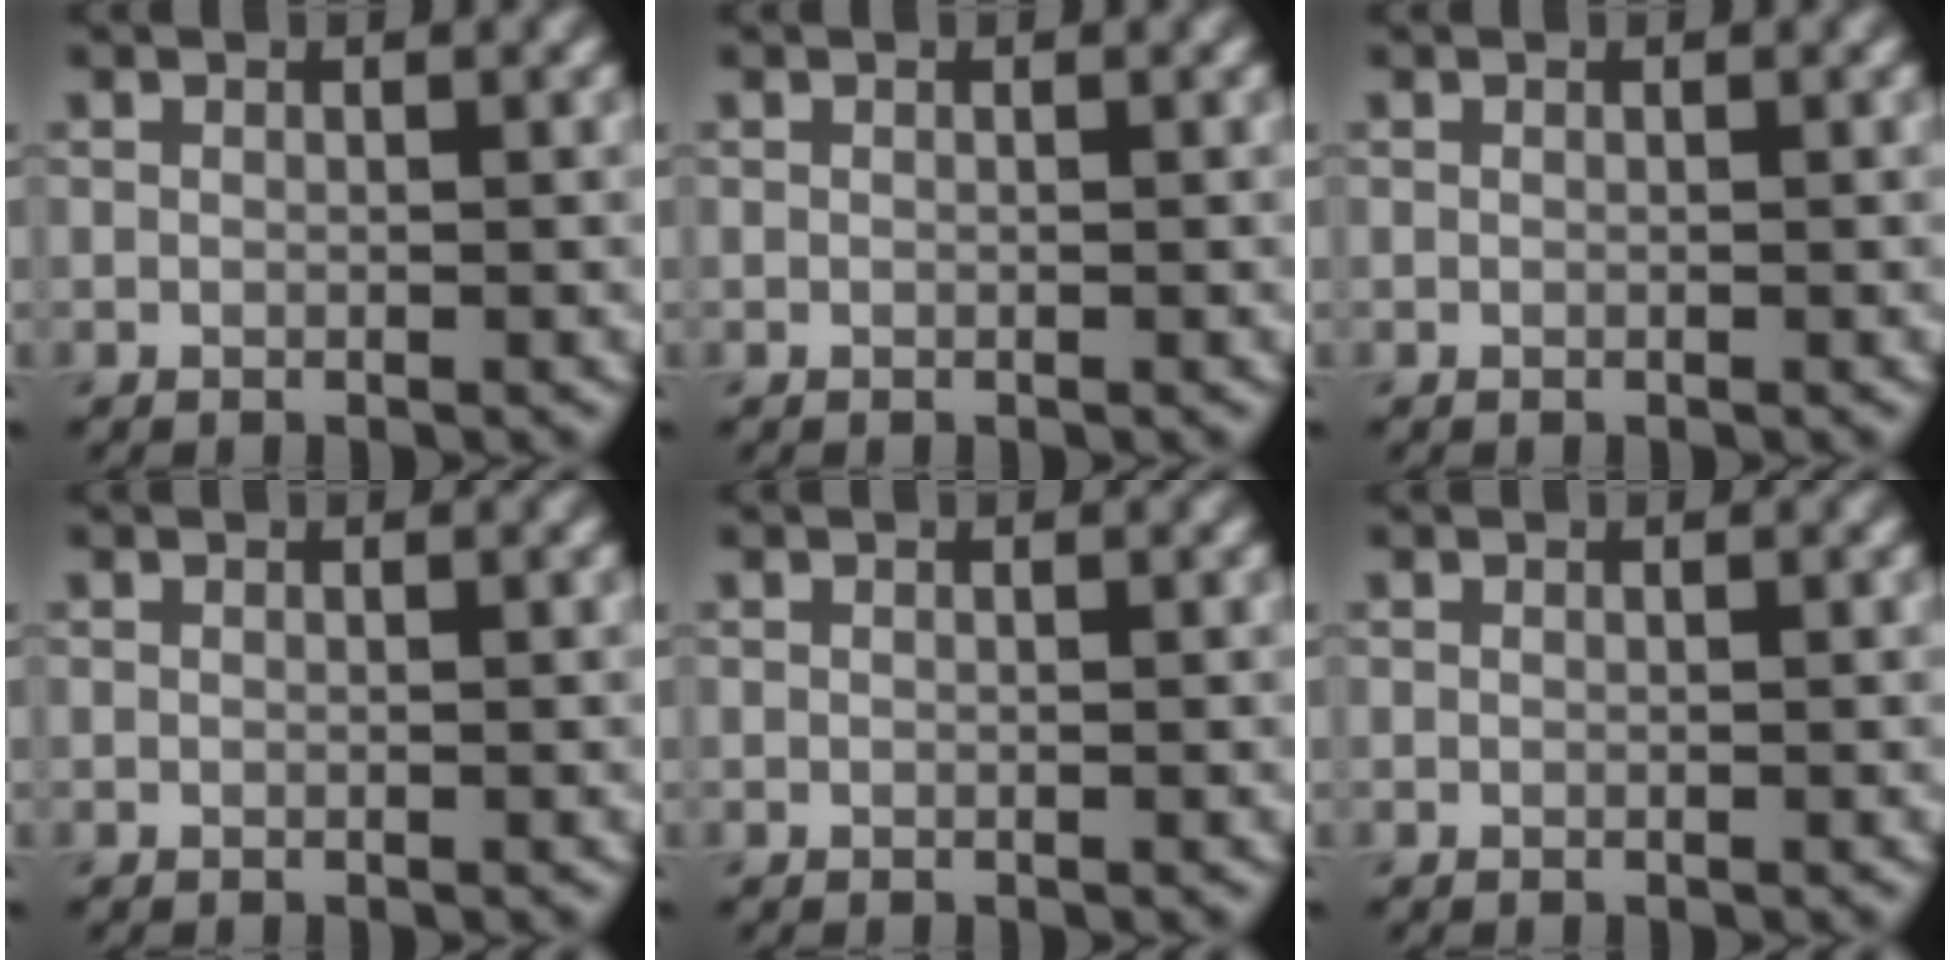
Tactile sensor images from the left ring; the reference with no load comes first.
{"total": 0.0}
{"total": 0.0}
{"total": 0.0}
{"total": 0.0}
{"total": 0.0}